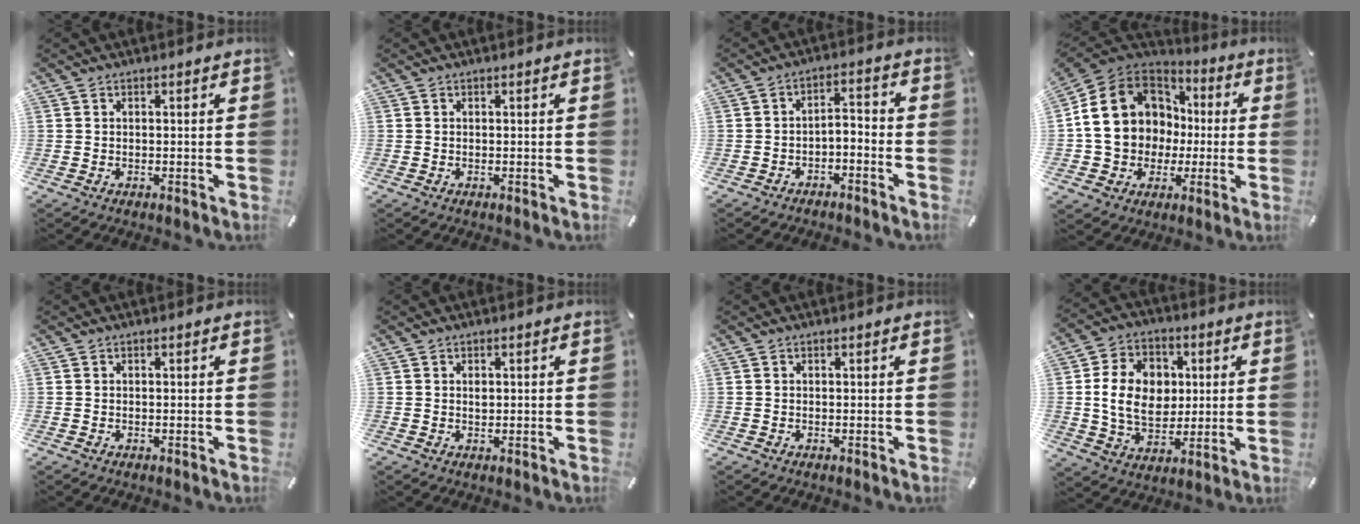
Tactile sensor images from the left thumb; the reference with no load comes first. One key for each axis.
{"total": 0.0}
{"total": 4.1, "fx": -3.3, "fy": 1.7, "fz": 1.7, "tx": -0.027, "ty": 0.020, "tz": -0.065}
{"total": 17.1, "fx": 0.1, "fy": 15.5, "fz": 7.3, "tx": -0.147, "ty": 0.010, "tz": 0.019}
{"total": 0.0}
{"total": 1.1, "fx": 0.2, "fy": 0.7, "fz": 0.8, "tx": -0.018, "ty": 0.002, "tz": 0.004}
{"total": 0.0}
{"total": 13.7, "fx": 1.1, "fy": 10.9, "fz": 8.2, "tx": -0.156, "ty": 0.017, "tz": 0.022}